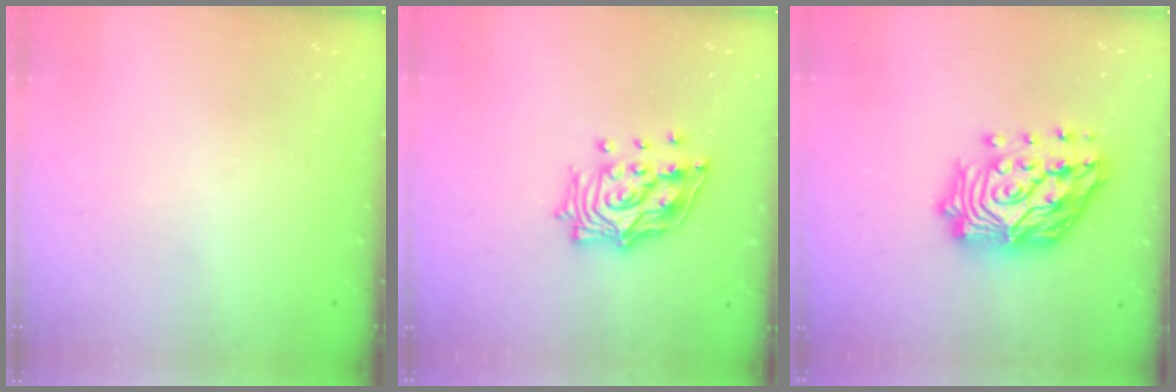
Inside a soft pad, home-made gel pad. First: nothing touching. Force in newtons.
{"total": 15.1, "press": 15.0, "slide": 1.8}
{"total": 22.0, "press": 21.7, "slide": 3.4}